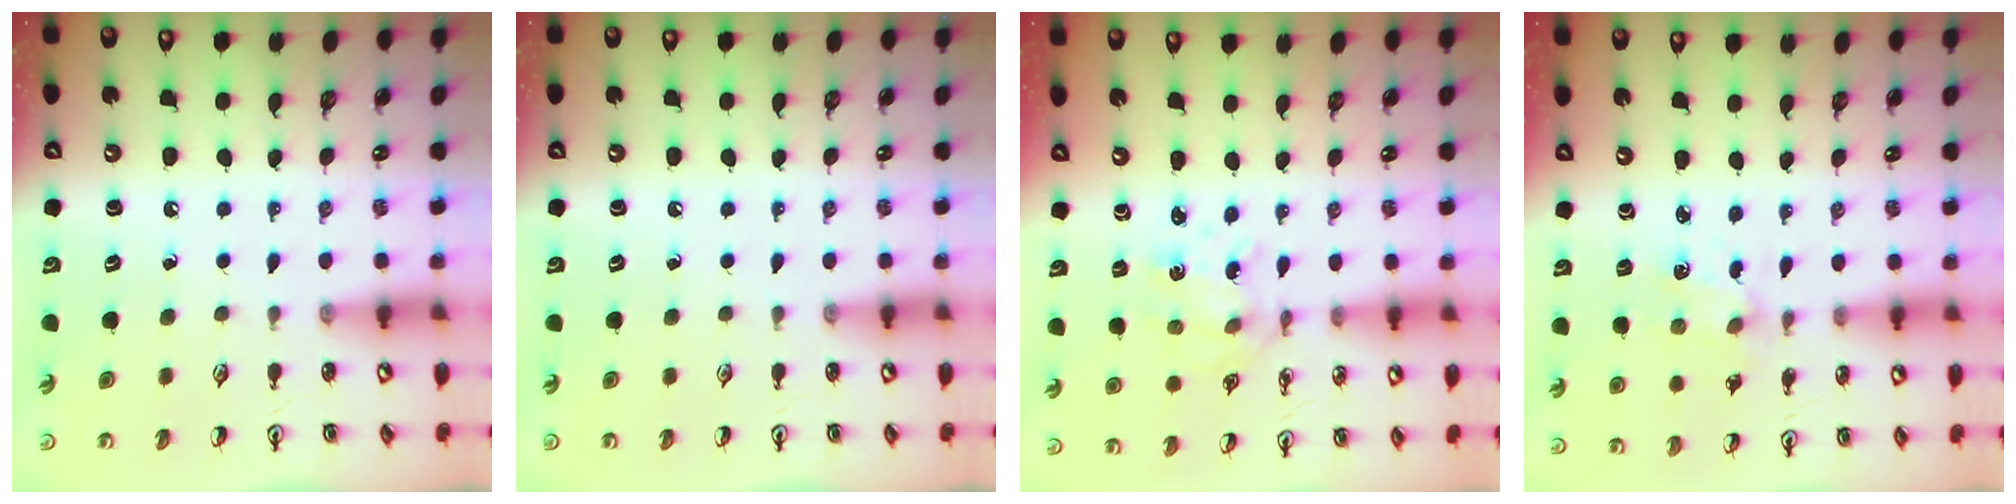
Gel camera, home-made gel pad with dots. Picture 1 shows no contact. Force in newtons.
{"total": 0.0}
{"total": 1.9, "press": 1.8, "slide": 0.8}
{"total": 1.7, "press": 1.7, "slide": 0.3}